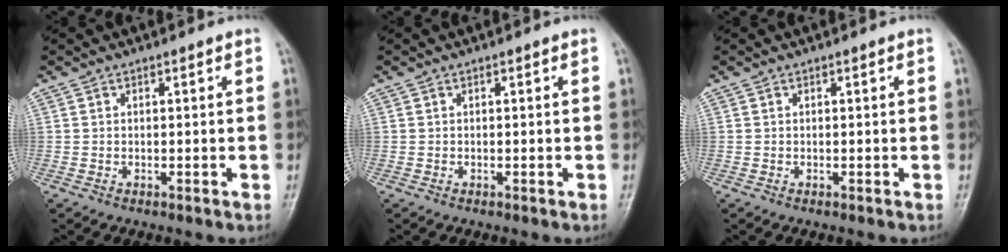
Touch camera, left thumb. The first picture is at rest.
{"total": 0.0}
{"total": 0.0}